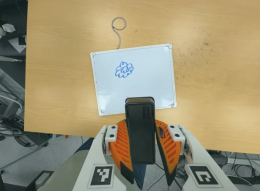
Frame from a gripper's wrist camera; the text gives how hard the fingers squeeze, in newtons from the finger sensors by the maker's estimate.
{"total": 9.5, "left": 8.1, "right": 10.8}